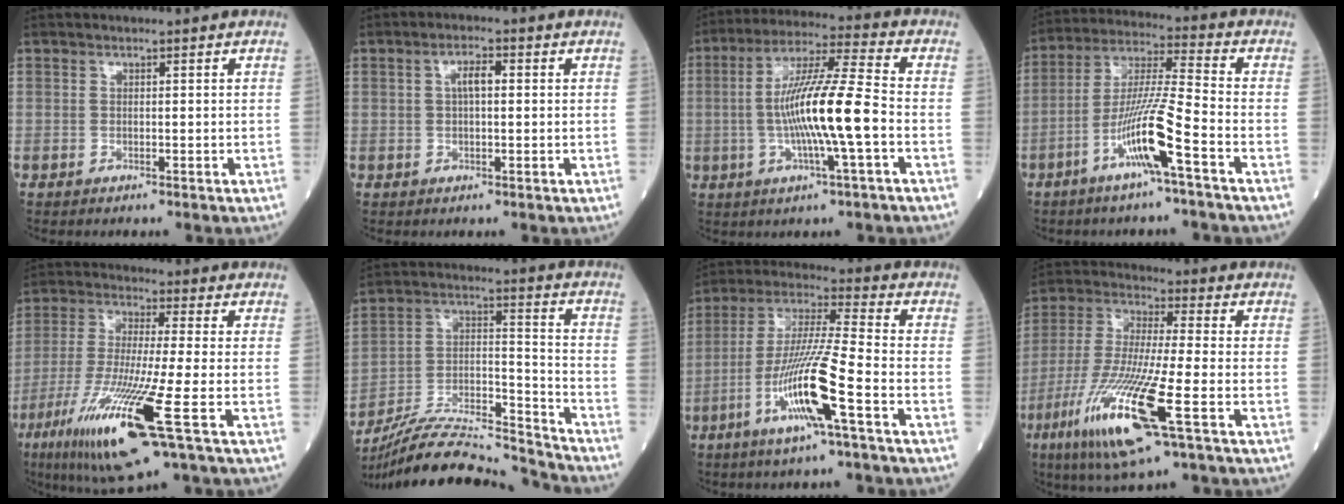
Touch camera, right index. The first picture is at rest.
{"total": 2.9, "force": [0.5, 0.9, 2.7], "torque": [-0.051, 0.007, 0.008]}
{"total": 13.3, "force": [-2.2, -0.1, 13.1], "torque": [-0.244, 0.004, -0.046]}
{"total": 11.2, "force": [-5.1, -0.8, 9.9], "torque": [-0.192, 0.000, -0.101]}
{"total": 16.7, "force": [-7.2, 0.1, 15.1], "torque": [-0.318, -0.047, -0.137]}
{"total": 20.9, "force": [-20.0, 0.3, 5.8], "torque": [-0.132, 0.008, -0.331]}
{"total": 13.8, "force": [-5.5, -0.4, 12.6], "torque": [-0.252, -0.009, -0.109]}
{"total": 16.9, "force": [-7.0, 1.1, 15.3], "torque": [-0.332, -0.033, -0.134]}